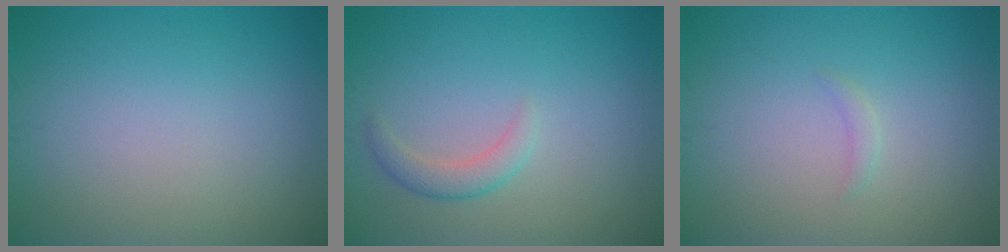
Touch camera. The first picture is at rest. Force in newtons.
{"total": 1.8, "press": 1.8, "slide": 0.1}
{"total": 0.7, "press": 0.7, "slide": 0.1}